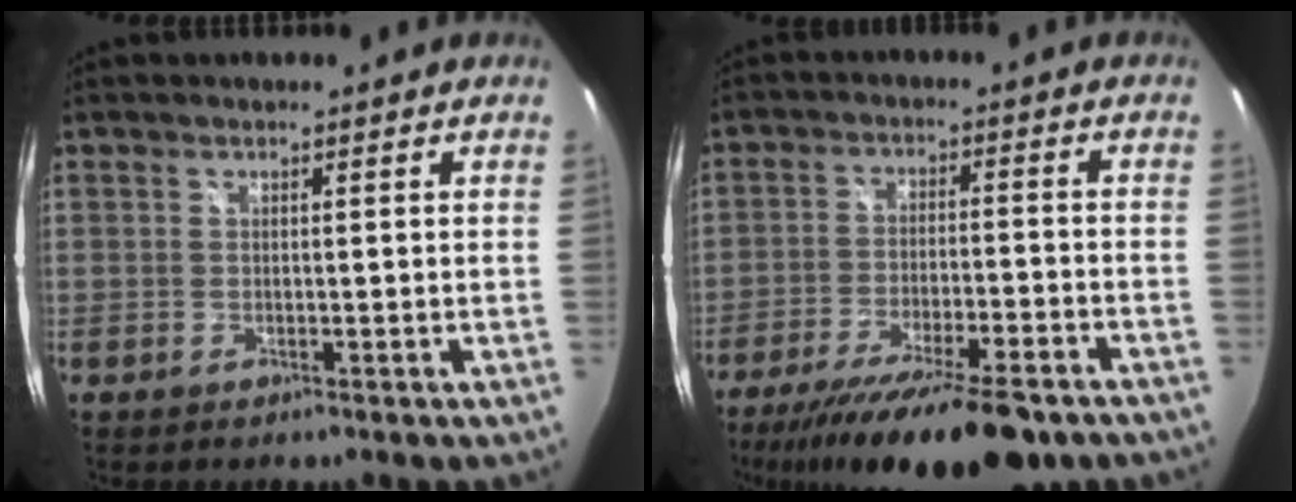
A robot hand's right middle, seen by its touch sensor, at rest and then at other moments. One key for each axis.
{"total": 20.4, "fx": -15.7, "fy": 4.7, "fz": 12.2, "tx": -0.219, "ty": -0.045, "tz": -0.239}